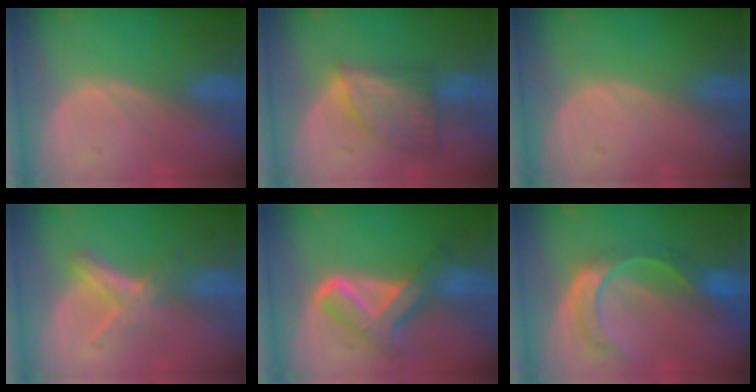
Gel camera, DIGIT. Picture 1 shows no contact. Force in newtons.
{"total": 7.2, "press": 6.6, "slide": 2.8}
{"total": 0.0}
{"total": 5.2, "press": 4.8, "slide": 2.1}
{"total": 8.3, "press": 8.3, "slide": 0.6}
{"total": 8.5, "press": 7.2, "slide": 4.6}